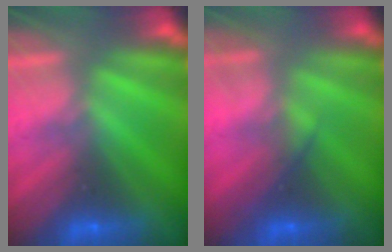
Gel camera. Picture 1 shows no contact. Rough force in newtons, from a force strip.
{"total": 2.1}